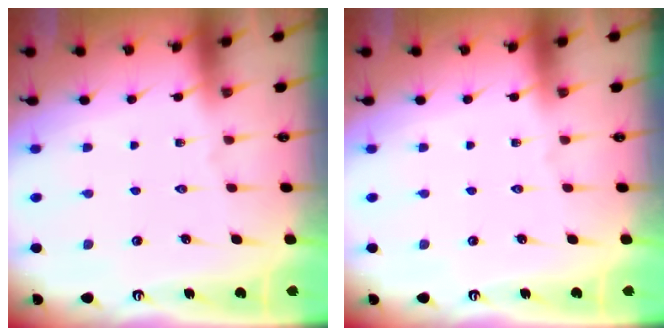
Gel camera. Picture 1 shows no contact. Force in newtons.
{"total": 0.0}